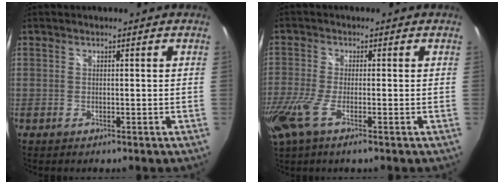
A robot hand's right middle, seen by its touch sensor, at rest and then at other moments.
{"total": 8.9, "force": [-4.4, 1.5, 7.6], "torque": [-0.187, -0.031, -0.088]}